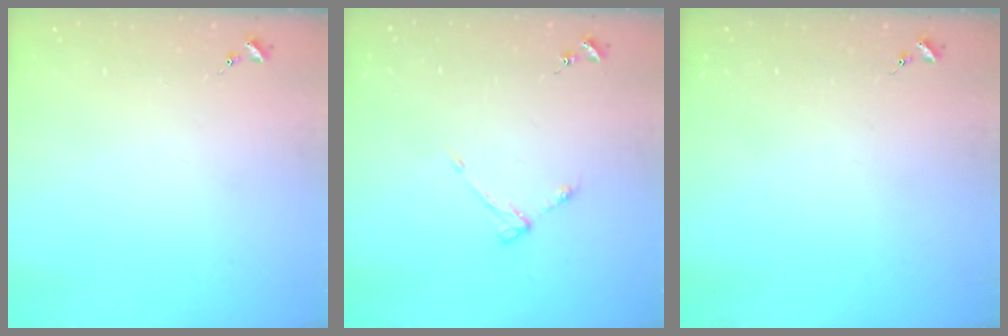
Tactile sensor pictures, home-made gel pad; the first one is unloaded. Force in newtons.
{"total": 3.9, "press": 3.9, "slide": 0.6}
{"total": 0.0}